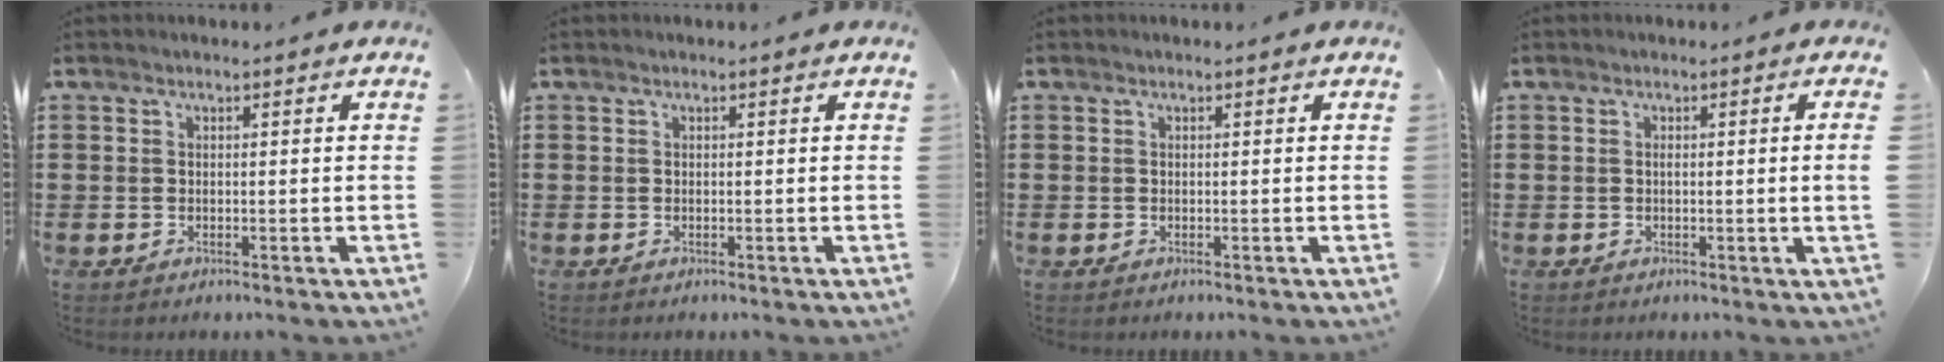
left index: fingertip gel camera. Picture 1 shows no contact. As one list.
[{"total": 0.0}, {"total": 0.0}, {"total": 1.6, "force": [0.0, -0.6, 1.4], "torque": [-0.024, -0.007, -0.004]}]